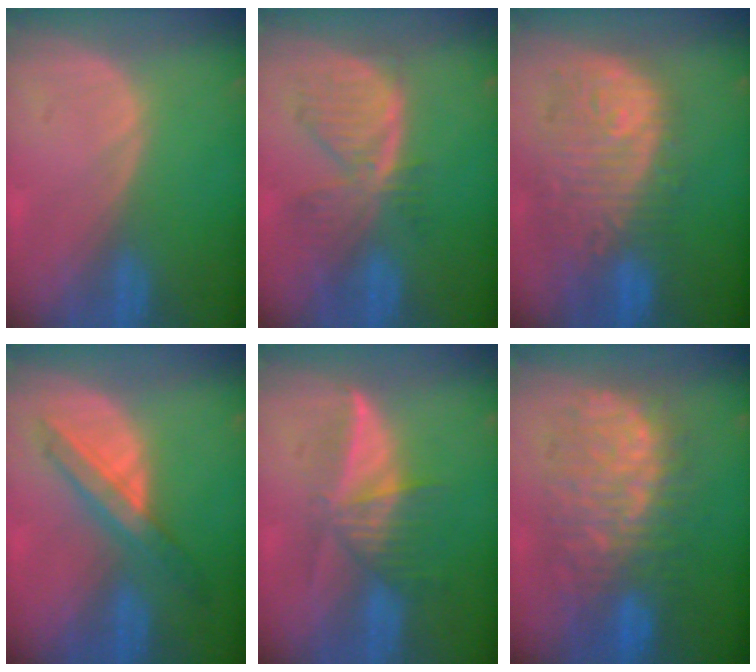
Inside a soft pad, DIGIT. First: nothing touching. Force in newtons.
{"total": 7.8, "press": 6.8, "slide": 3.9}
{"total": 11.9, "press": 10.7, "slide": 5.3}
{"total": 6.1, "press": 6.0, "slide": 1.0}
{"total": 6.0, "press": 5.8, "slide": 1.6}
{"total": 11.6, "press": 11.5, "slide": 1.3}